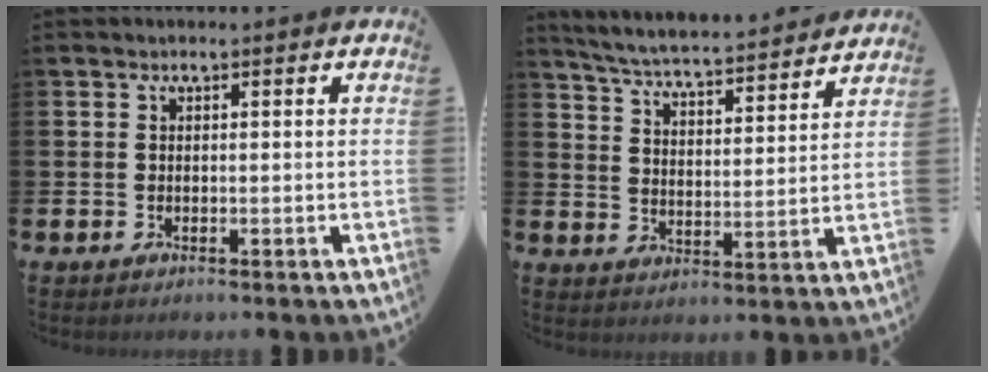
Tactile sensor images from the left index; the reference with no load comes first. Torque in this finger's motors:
{"motor_torque": [0.76, -1.38, 0.44, 0.15]}